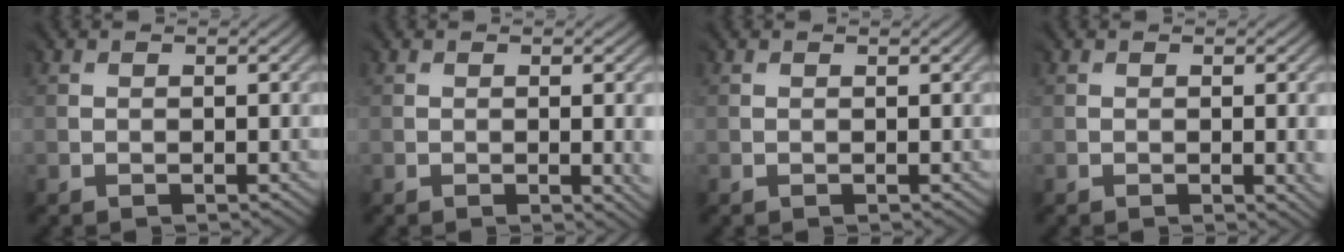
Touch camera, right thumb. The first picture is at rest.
{"total": 3.2, "force": [-0.5, 1.1, 3.0], "torque": [-0.039, -0.010, -0.001]}
{"total": 0.0}
{"total": 2.2, "force": [-0.4, 0.6, 2.1], "torque": [-0.029, -0.008, -0.004]}